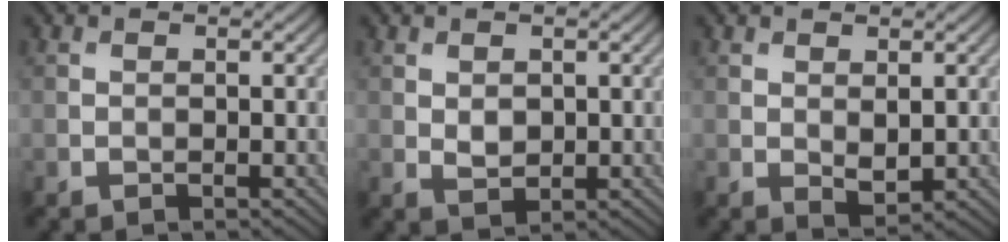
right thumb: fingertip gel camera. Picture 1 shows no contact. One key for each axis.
{"total": 1.8, "fx": 0.4, "fy": 1.3, "fz": 1.1, "tx": -0.026, "ty": -0.005, "tz": 0.013}
{"total": 1.9, "fx": 0.5, "fy": 1.0, "fz": 1.6, "tx": -0.030, "ty": -0.009, "tz": 0.014}